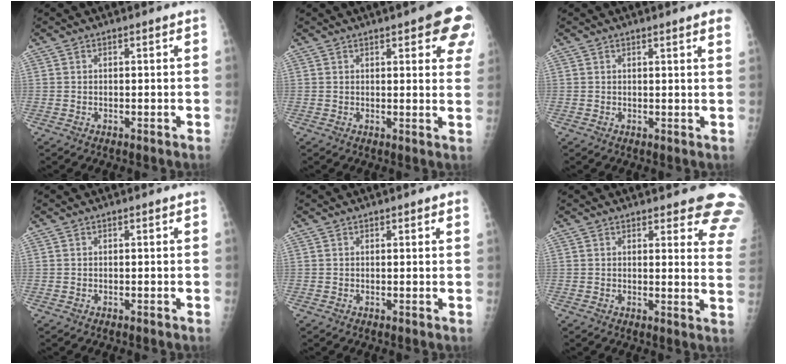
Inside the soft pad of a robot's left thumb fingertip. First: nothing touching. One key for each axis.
{"total": 11.2, "fx": 5.9, "fy": 3.5, "fz": 8.9, "tx": -0.073, "ty": -0.017, "tz": 0.061}
{"total": 3.4, "fx": 2.5, "fy": 0.1, "fz": 2.3, "tx": -0.027, "ty": -0.005, "tz": 0.023}
{"total": 0.0}
{"total": 1.7, "fx": 1.0, "fy": 0.4, "fz": 1.3, "tx": -0.010, "ty": -0.001, "tz": 0.010}
{"total": 11.8, "fx": 9.7, "fy": 3.3, "fz": 5.9, "tx": -0.018, "ty": -0.053, "tz": 0.085}